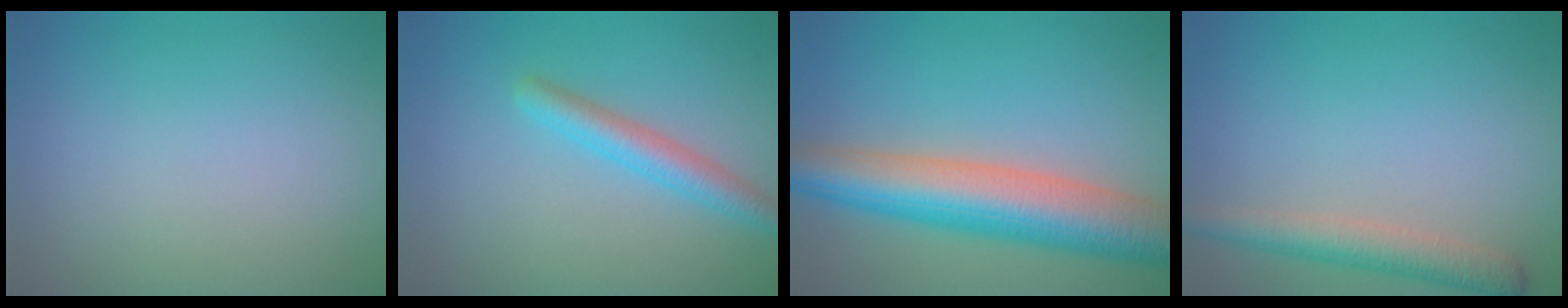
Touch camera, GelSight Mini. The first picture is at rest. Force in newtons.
{"total": 2.8, "press": 2.8, "slide": 0.2}
{"total": 9.3, "press": 9.3, "slide": 0.5}
{"total": 3.3, "press": 3.3, "slide": 0.1}